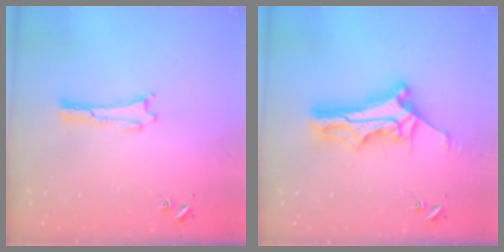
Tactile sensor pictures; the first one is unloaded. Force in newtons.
{"total": 11.0, "press": 11.0, "slide": 0.8}